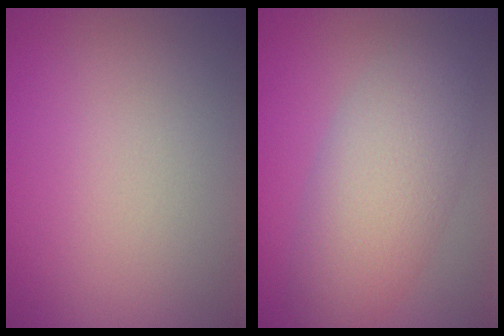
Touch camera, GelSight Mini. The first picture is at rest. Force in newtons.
{"total": 6.1, "press": 6.1, "slide": 0.2}